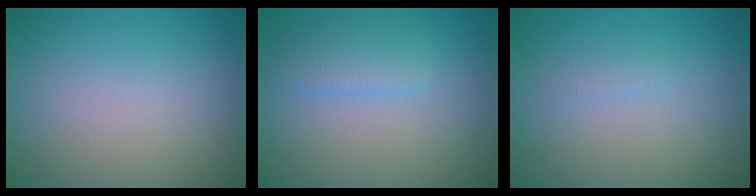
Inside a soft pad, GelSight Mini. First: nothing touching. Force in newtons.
{"total": 2.3, "press": 2.3, "slide": 0.1}
{"total": 0.7, "press": 0.7, "slide": 0.0}